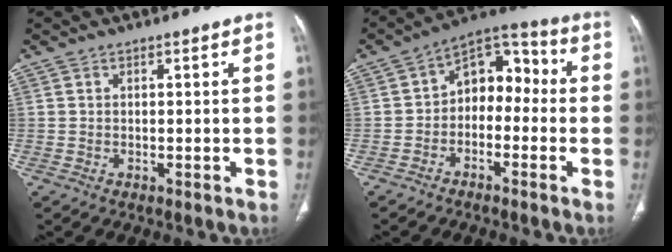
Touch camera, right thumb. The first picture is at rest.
{"total": 10.2, "force": [-1.4, 7.2, 7.0], "torque": [-0.063, 0.049, -0.042]}